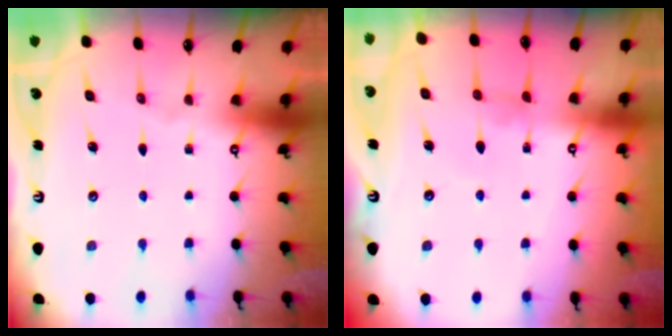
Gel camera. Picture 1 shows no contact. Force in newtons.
{"total": 0.7, "press": 0.4, "slide": 0.5}